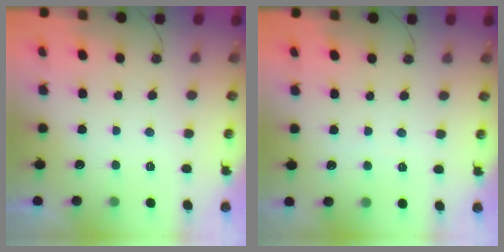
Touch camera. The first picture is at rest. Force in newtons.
{"total": 2.7, "press": 2.7, "slide": 0.4}